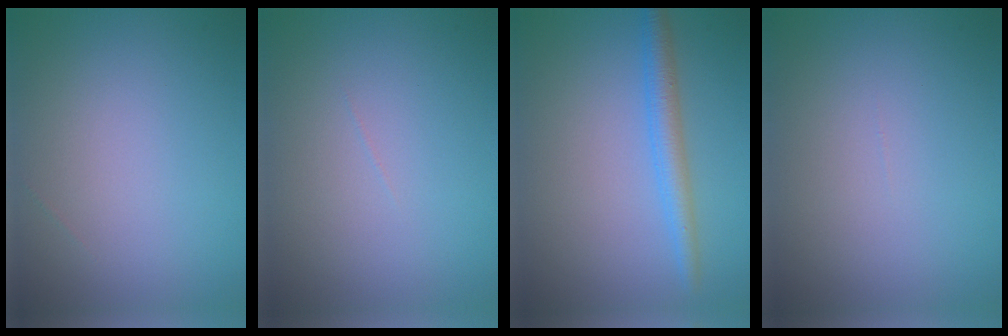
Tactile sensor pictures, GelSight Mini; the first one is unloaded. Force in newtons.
{"total": 0.0}
{"total": 2.7, "press": 2.7, "slide": 0.1}
{"total": 0.0}